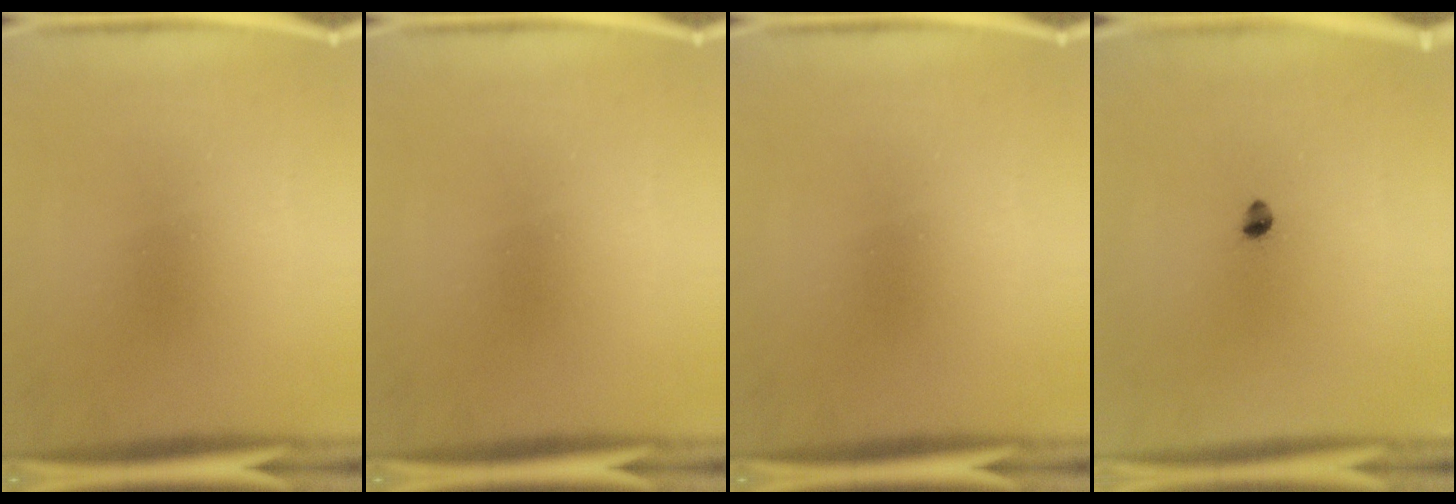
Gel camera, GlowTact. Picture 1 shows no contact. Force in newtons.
{"total": 0.0}
{"total": 0.0}
{"total": 1.7}